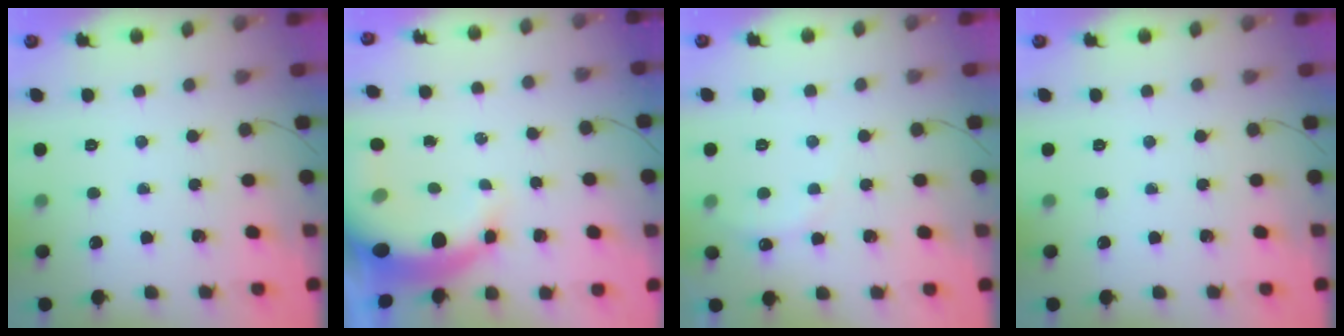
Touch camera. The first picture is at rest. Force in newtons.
{"total": 9.4, "press": 9.2, "slide": 1.9}
{"total": 6.2, "press": 6.0, "slide": 1.2}
{"total": 0.0}